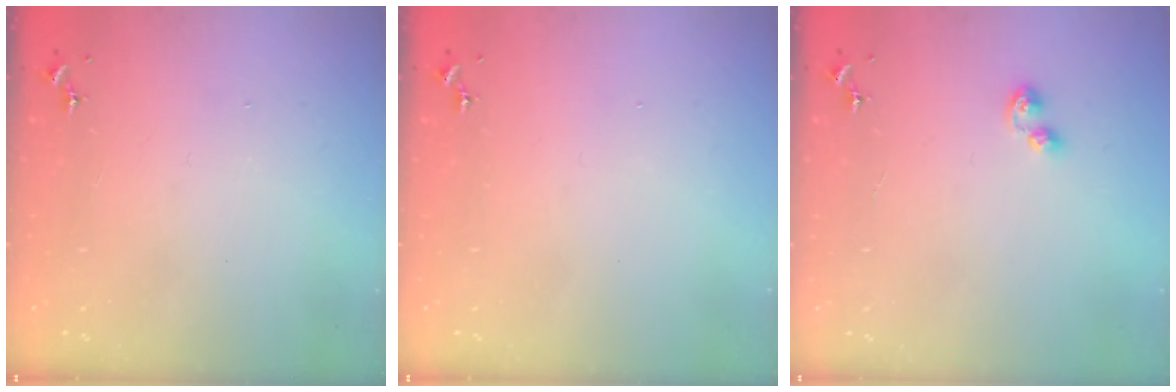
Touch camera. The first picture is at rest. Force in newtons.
{"total": 0.0}
{"total": 5.4, "press": 5.4, "slide": 0.8}